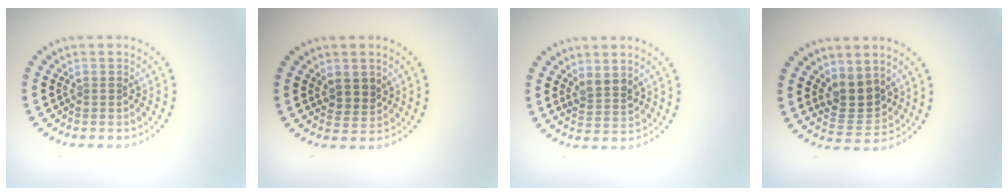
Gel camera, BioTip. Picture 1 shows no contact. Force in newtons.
{"total": 2.1, "press": 2.0, "slide": 0.7}
{"total": 2.2, "press": 2.0, "slide": 1.0}
{"total": 3.6, "press": 3.3, "slide": 1.5}